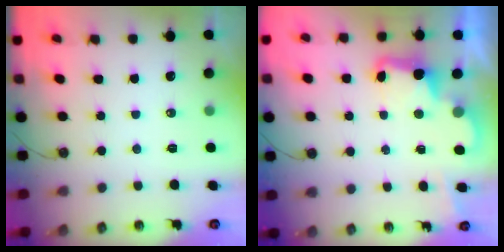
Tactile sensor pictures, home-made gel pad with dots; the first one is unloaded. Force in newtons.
{"total": 3.3, "press": 3.2, "slide": 0.7}